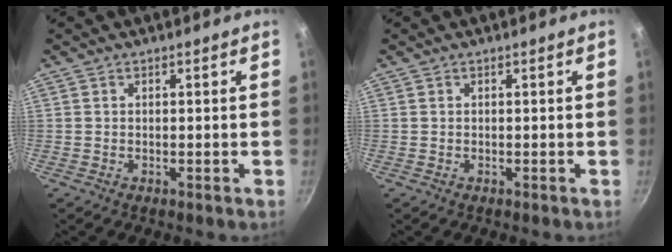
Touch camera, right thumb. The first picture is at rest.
{"total": 0.0}